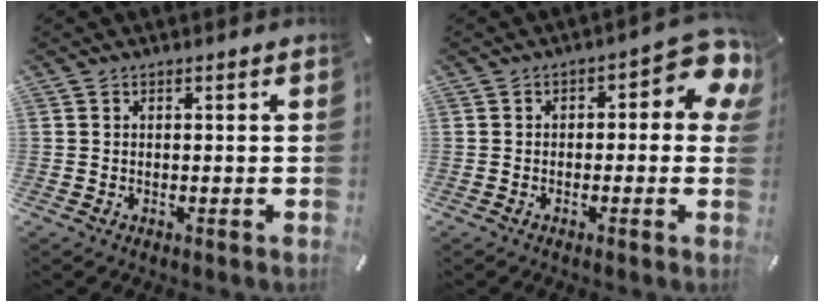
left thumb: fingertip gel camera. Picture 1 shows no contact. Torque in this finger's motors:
{"motor_torque": [0.09, 0.08, 0.41, 0.23, 0.04]}